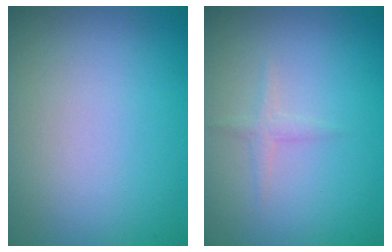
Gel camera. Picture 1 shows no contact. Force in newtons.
{"total": 0.9, "press": 0.9, "slide": 0.0}